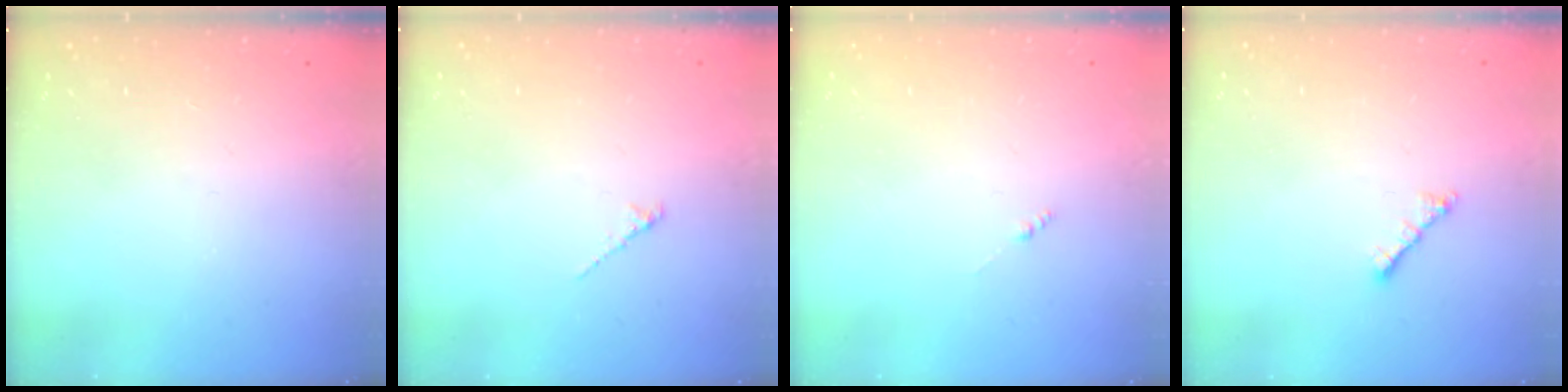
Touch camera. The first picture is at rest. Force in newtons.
{"total": 1.2, "press": 1.1, "slide": 0.4}
{"total": 0.0}
{"total": 1.8, "press": 1.8, "slide": 0.5}